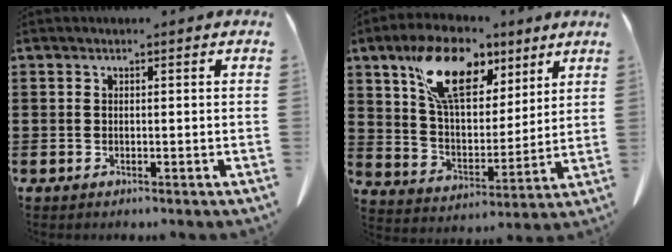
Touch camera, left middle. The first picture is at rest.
{"total": 13.4, "force": [8.2, 6.8, 8.0], "torque": [-0.167, -0.007, 0.154]}